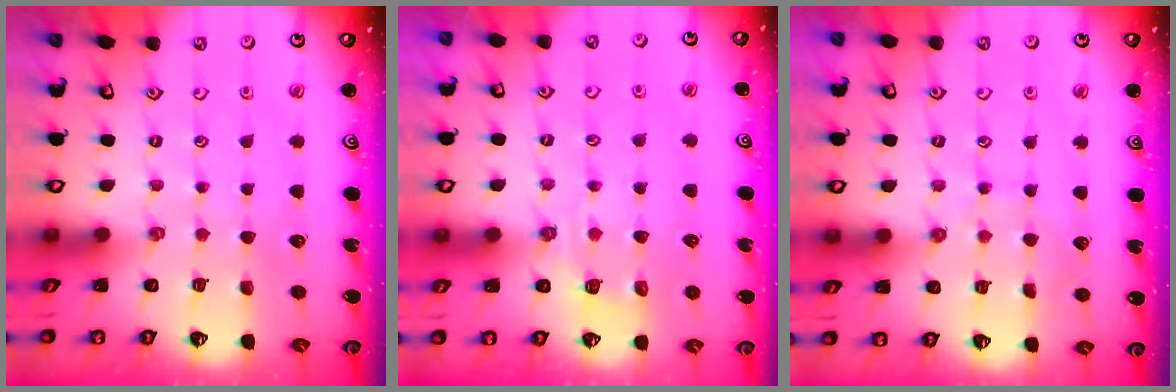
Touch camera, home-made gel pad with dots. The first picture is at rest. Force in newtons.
{"total": 3.9, "press": 3.6, "slide": 1.5}
{"total": 6.0, "press": 6.0, "slide": 0.5}